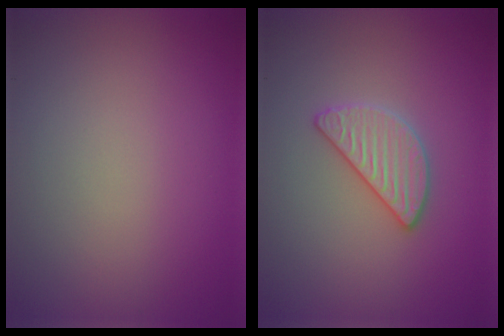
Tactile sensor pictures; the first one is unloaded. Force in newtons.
{"total": 2.8, "press": 2.7, "slide": 0.5}